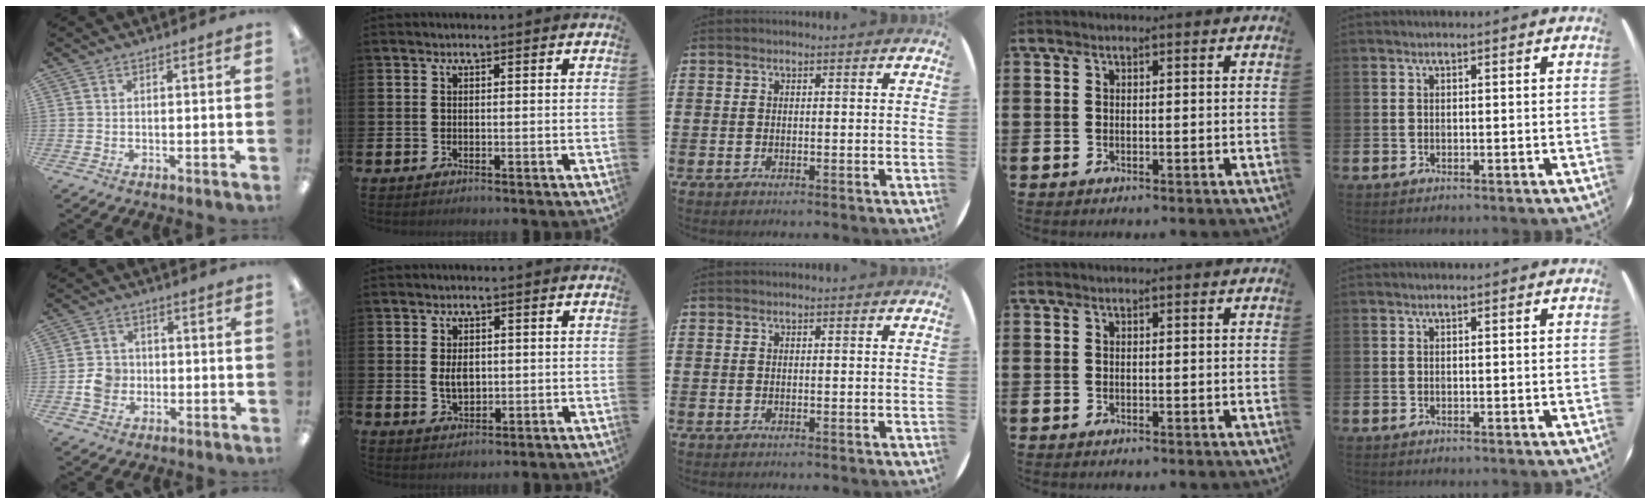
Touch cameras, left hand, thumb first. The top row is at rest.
{"thumb": {"total": 5.6, "force": [-1.1, 5.0, 2.4], "torque": [-0.027, 0.007, -0.020]}, "index": {"total": 3.0, "force": [0.4, 1.9, 2.3], "torque": [-0.031, 0.001, 0.002]}}